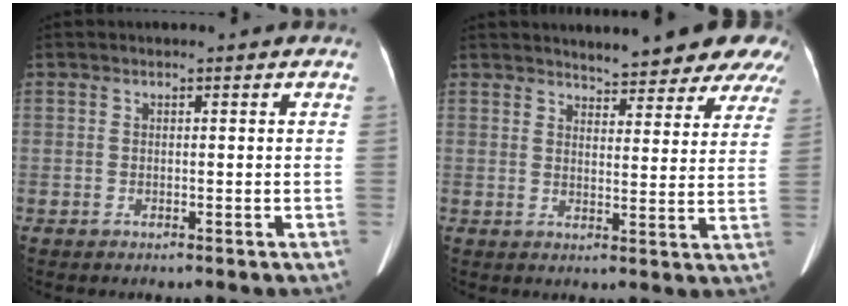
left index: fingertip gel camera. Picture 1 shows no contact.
{"total": 12.3, "force": [10.9, 2.9, 5.0], "torque": [-0.038, -0.004, 0.113]}